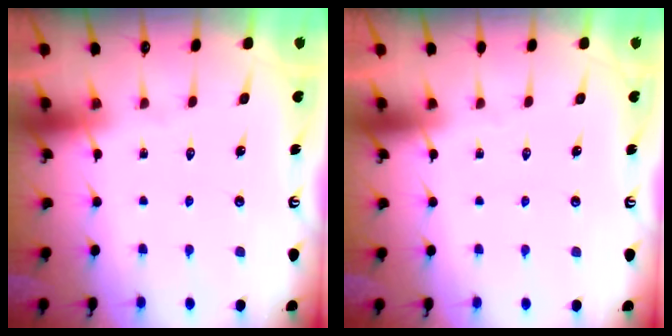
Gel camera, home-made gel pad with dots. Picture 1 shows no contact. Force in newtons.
{"total": 0.0}